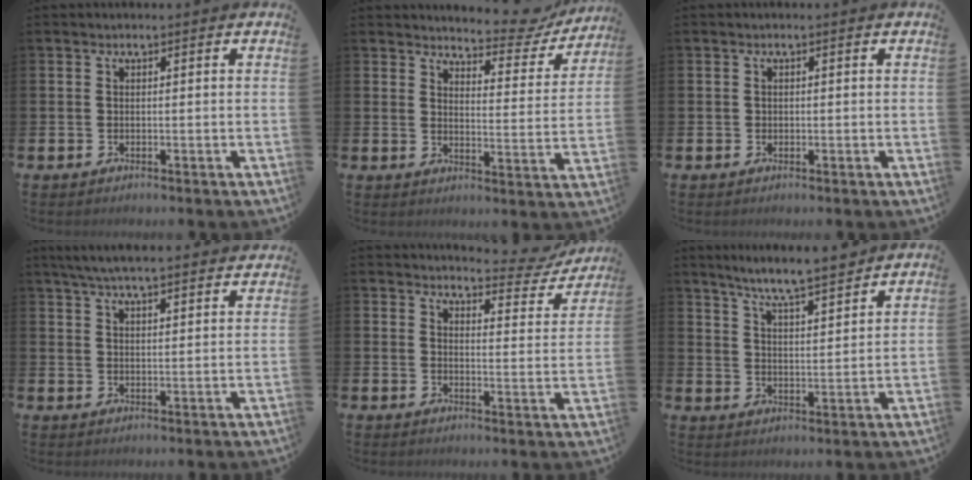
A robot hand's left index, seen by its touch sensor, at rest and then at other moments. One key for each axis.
{"total": 5.3, "fx": 5.1, "fy": 1.3, "fz": 1.0, "tx": -0.015, "ty": -0.044, "tz": 0.080}
{"total": 0.6, "fx": 0.0, "fy": 0.6, "fz": 0.1, "tx": 0.001, "ty": 0.005, "tz": -0.002}
{"total": 5.7, "fx": 5.5, "fy": 0.2, "fz": 1.7, "tx": -0.052, "ty": -0.018, "tz": 0.100}
{"total": 3.8, "fx": 3.5, "fy": 1.0, "fz": 0.9, "tx": -0.006, "ty": -0.033, "tz": 0.052}
{"total": 7.1, "fx": 6.7, "fy": 0.0, "fz": 2.5, "tx": -0.059, "ty": -0.043, "tz": 0.115}